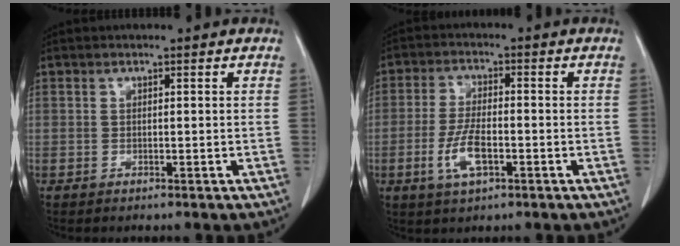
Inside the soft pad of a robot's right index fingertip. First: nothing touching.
{"total": 6.4, "force": [-2.2, 2.0, 5.6], "torque": [-0.123, -0.006, -0.039]}